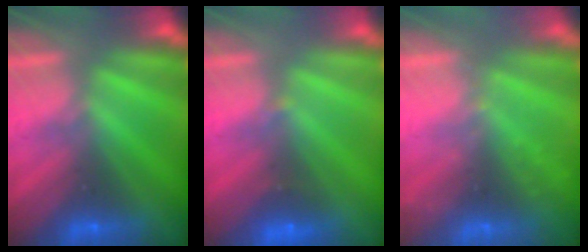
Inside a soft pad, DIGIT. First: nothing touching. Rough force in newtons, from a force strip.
{"total": 1.5}
{"total": 2.3}